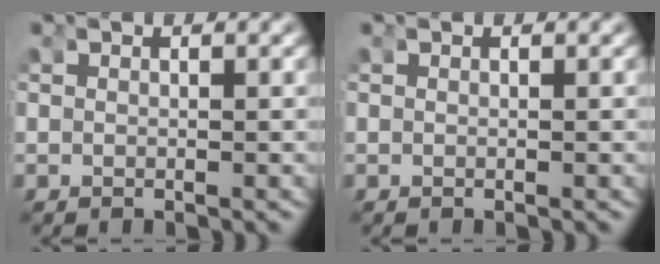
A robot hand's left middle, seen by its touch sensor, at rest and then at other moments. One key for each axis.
{"total": 0.0}